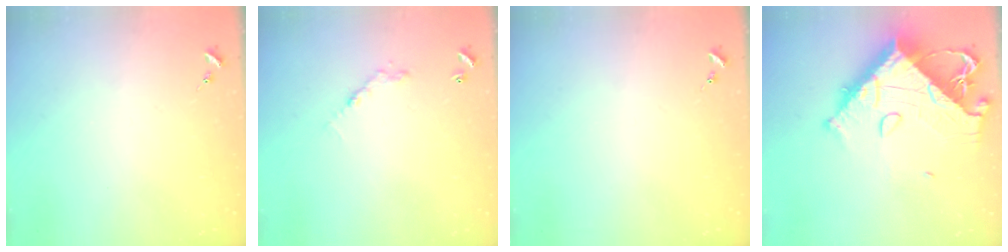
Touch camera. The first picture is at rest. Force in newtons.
{"total": 5.1, "press": 5.1, "slide": 0.4}
{"total": 0.0}
{"total": 20.0, "press": 19.9, "slide": 2.3}